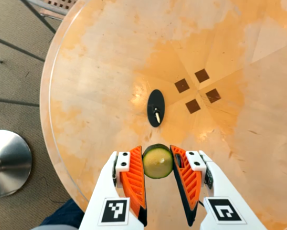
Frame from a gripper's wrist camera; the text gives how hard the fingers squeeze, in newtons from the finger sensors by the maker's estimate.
{"total": 8.0, "left": 8.1, "right": 8.0}